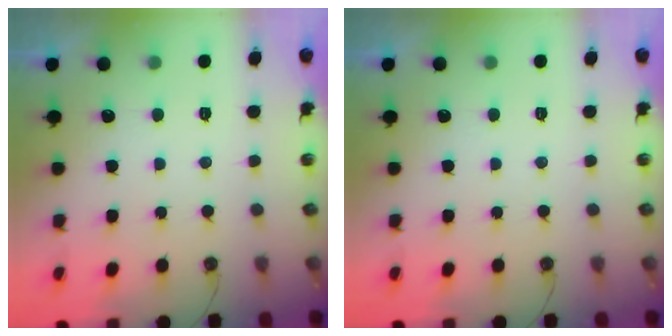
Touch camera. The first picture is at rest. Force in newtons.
{"total": 0.0}